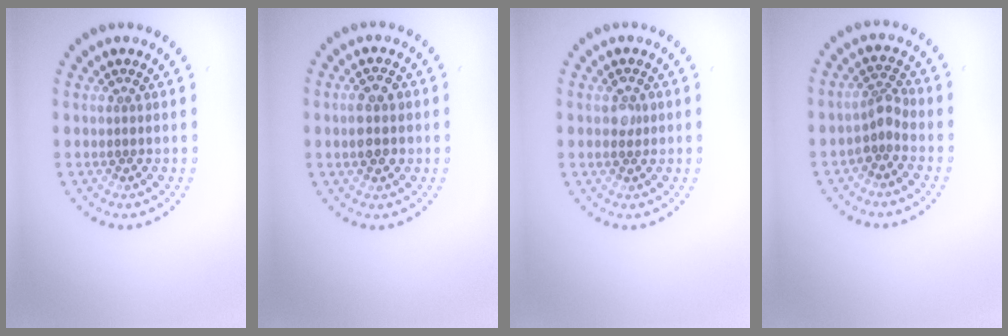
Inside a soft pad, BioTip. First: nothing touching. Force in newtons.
{"total": 2.9, "press": 2.9, "slide": 0.1}
{"total": 1.4, "press": 1.4, "slide": 0.1}
{"total": 1.9, "press": 1.4, "slide": 1.2}